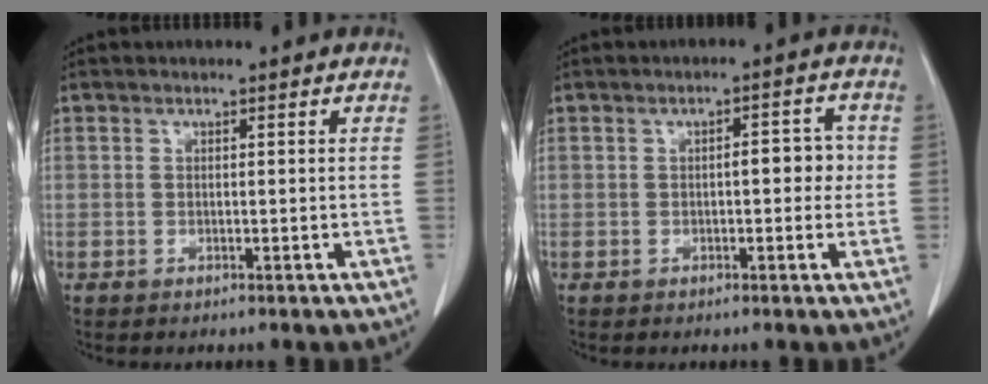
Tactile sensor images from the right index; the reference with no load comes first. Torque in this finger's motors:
{"motor_torque": [0.63, -0.22, 0.30, 0.05]}